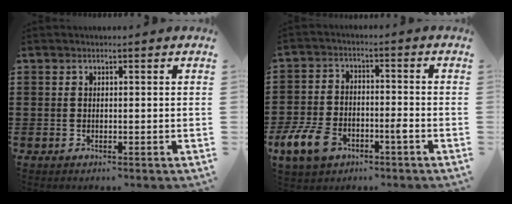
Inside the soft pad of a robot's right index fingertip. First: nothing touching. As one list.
[{"total": 7.7, "force": [-4.2, 3.9, 5.1], "torque": [-0.131, -0.003, -0.084]}]